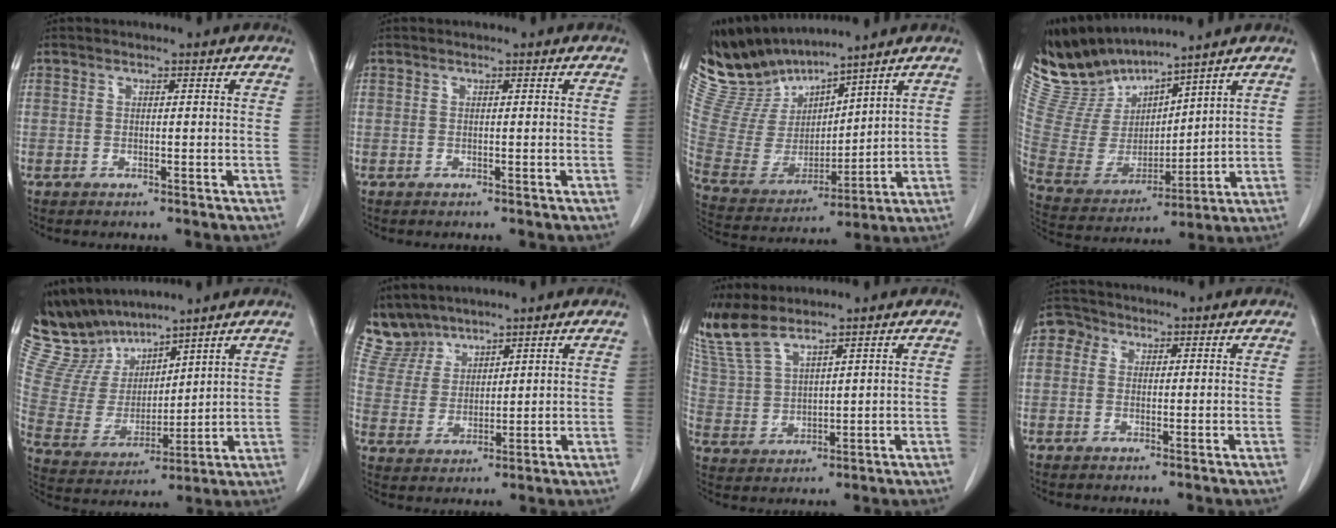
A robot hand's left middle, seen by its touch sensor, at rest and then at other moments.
{"total": 0.0}
{"total": 11.7, "force": [11.5, 1.3, 2.1], "torque": [-0.075, 0.001, 0.252]}
{"total": 11.4, "force": [11.1, 1.5, 2.0], "torque": [-0.072, 0.001, 0.244]}
{"total": 12.2, "force": [11.5, 3.4, 2.5], "torque": [-0.079, 0.012, 0.246]}
{"total": 6.3, "force": [6.0, 1.8, -0.2], "torque": [-0.011, 0.009, 0.139]}
{"total": 7.2, "force": [6.4, 1.1, 3.1], "torque": [-0.090, 0.008, 0.148]}
{"total": 2.5, "force": [0.8, 2.2, 0.9], "torque": [-0.012, 0.011, 0.008]}